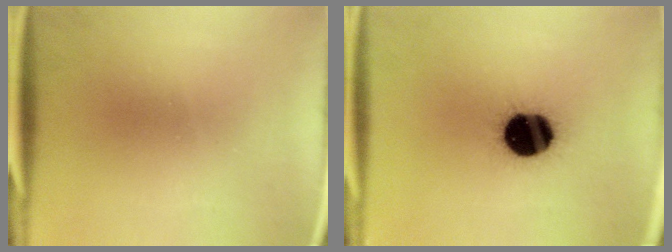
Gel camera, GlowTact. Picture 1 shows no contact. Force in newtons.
{"total": 17.1}